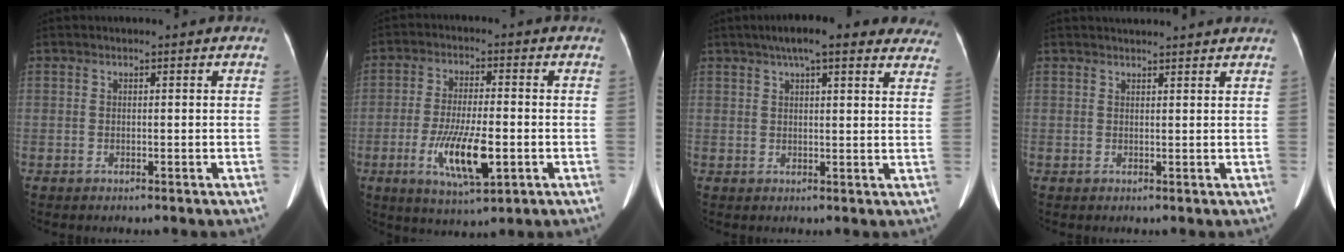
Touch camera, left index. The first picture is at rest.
{"total": 10.1, "force": [-3.1, 2.3, 9.3], "torque": [-0.182, -0.018, -0.049]}
{"total": 16.0, "force": [12.9, 3.5, 8.7], "torque": [-0.112, 0.038, 0.156]}
{"total": 6.7, "force": [6.5, 0.2, 1.8], "torque": [-0.023, 0.029, 0.070]}